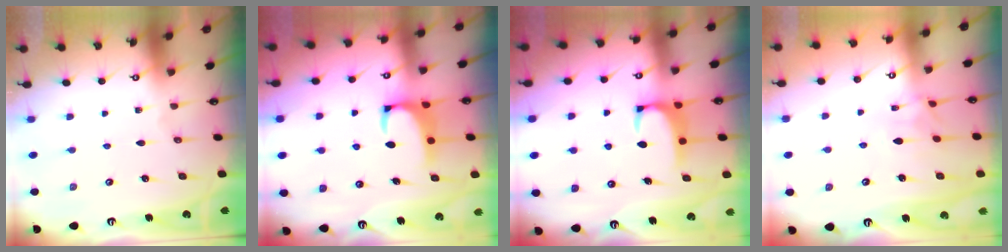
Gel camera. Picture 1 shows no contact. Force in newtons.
{"total": 2.2, "press": 2.0, "slide": 0.9}
{"total": 1.9, "press": 1.9, "slide": 0.3}
{"total": 1.0, "press": 0.4, "slide": 0.9}